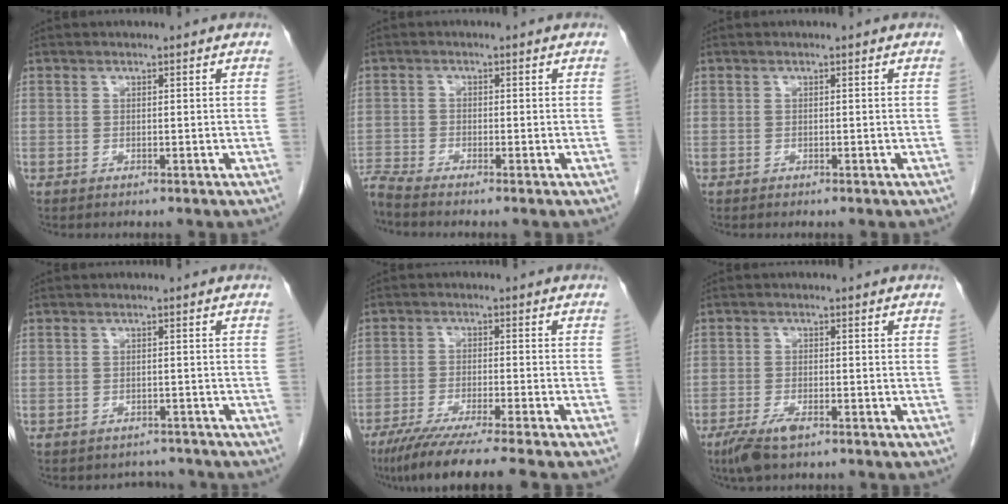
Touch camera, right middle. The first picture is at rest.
{"total": 3.0, "force": [-2.9, -0.9, 0.4], "torque": [-0.020, -0.011, -0.060]}
{"total": 0.0}
{"total": 3.2, "force": [-2.9, 1.4, -0.2], "torque": [0.001, 0.005, -0.040]}
{"total": 11.6, "force": [-9.4, -0.9, 6.7], "torque": [-0.088, -0.034, -0.147]}
{"total": 4.4, "force": [-2.9, 1.2, 3.1], "torque": [-0.067, -0.007, -0.051]}